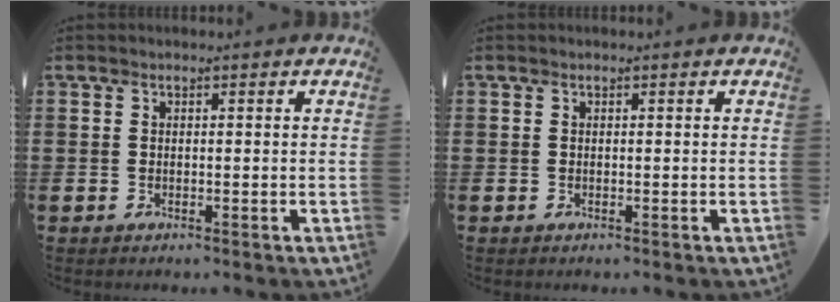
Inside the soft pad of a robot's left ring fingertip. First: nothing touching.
{"total": 0.0}